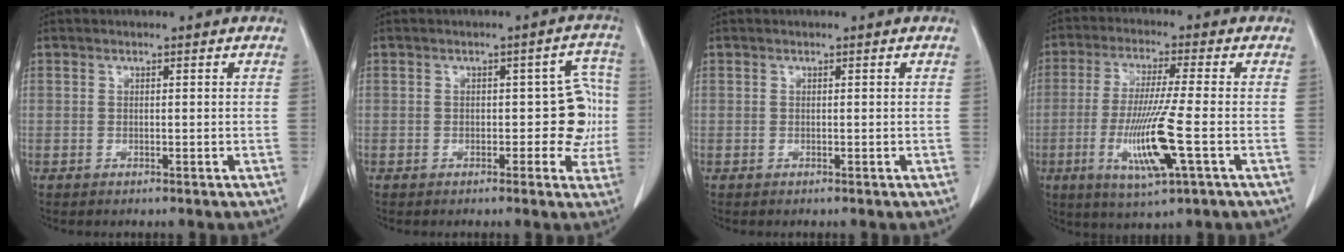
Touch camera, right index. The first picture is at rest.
{"total": 6.3, "force": [-0.6, 3.4, 5.3], "torque": [-0.045, 0.032, -0.006]}
{"total": 0.0}
{"total": 11.3, "force": [-3.2, -0.2, 10.8], "torque": [-0.218, -0.021, -0.061]}